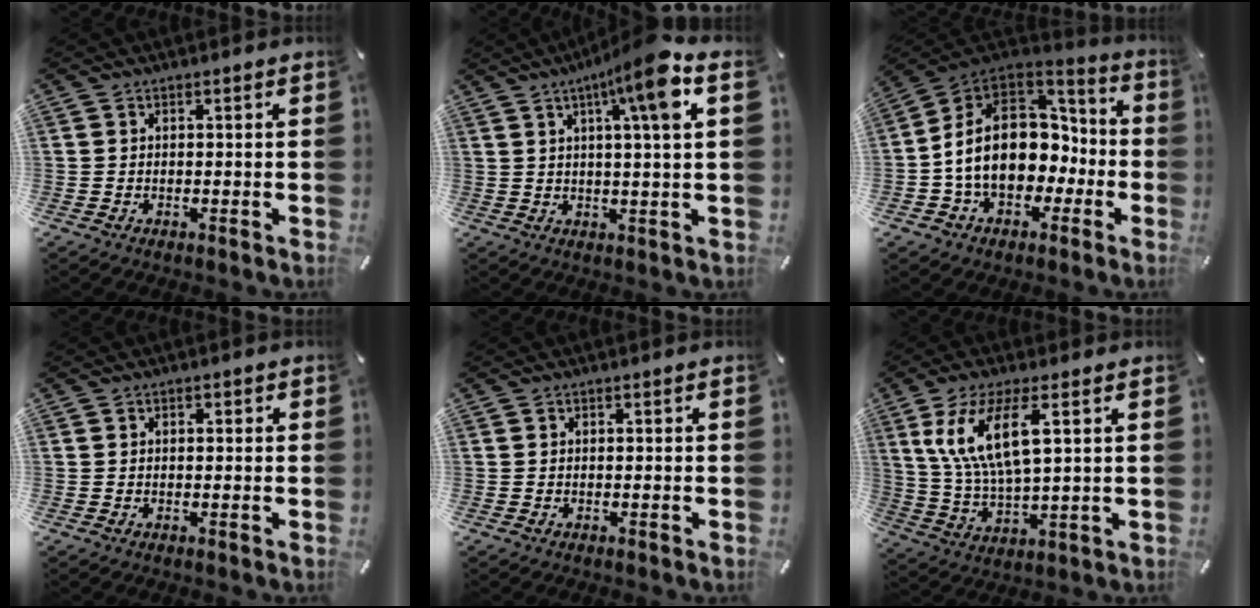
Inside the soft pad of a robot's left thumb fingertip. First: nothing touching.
{"total": 12.1, "force": [5.1, 1.0, 10.9], "torque": [-0.181, -0.013, 0.077]}
{"total": 17.4, "force": [-1.3, 13.9, 10.4], "torque": [-0.192, 0.003, -0.015]}
{"total": 0.7, "force": [0.1, 0.6, 0.4], "torque": [-0.009, 0.004, 0.001]}
{"total": 0.0}
{"total": 12.7, "force": [5.3, 4.3, 10.7], "torque": [-0.235, 0.001, 0.093]}